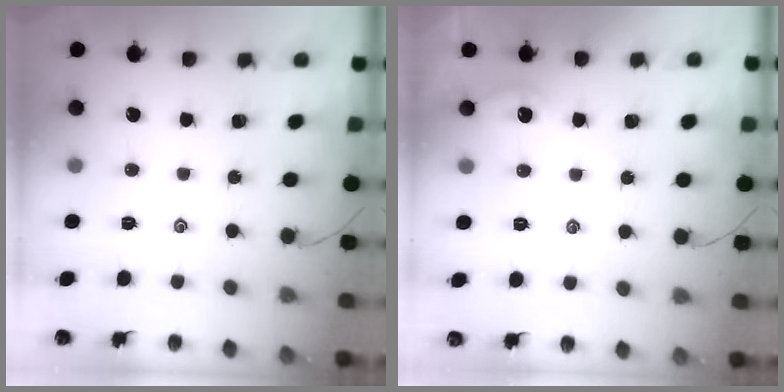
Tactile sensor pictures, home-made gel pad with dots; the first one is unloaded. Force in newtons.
{"total": 1.0, "press": 1.0, "slide": 0.2}